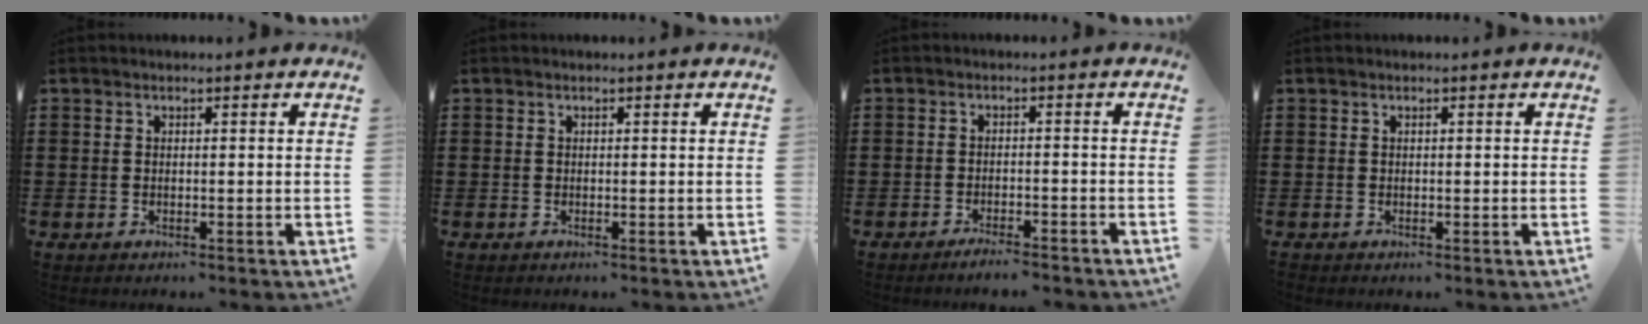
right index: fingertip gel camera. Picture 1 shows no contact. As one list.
[{"total": 0.0}, {"total": 2.3, "force": [-2.2, -0.2, 0.7], "torque": [-0.014, -0.001, -0.043]}, {"total": 0.0}]